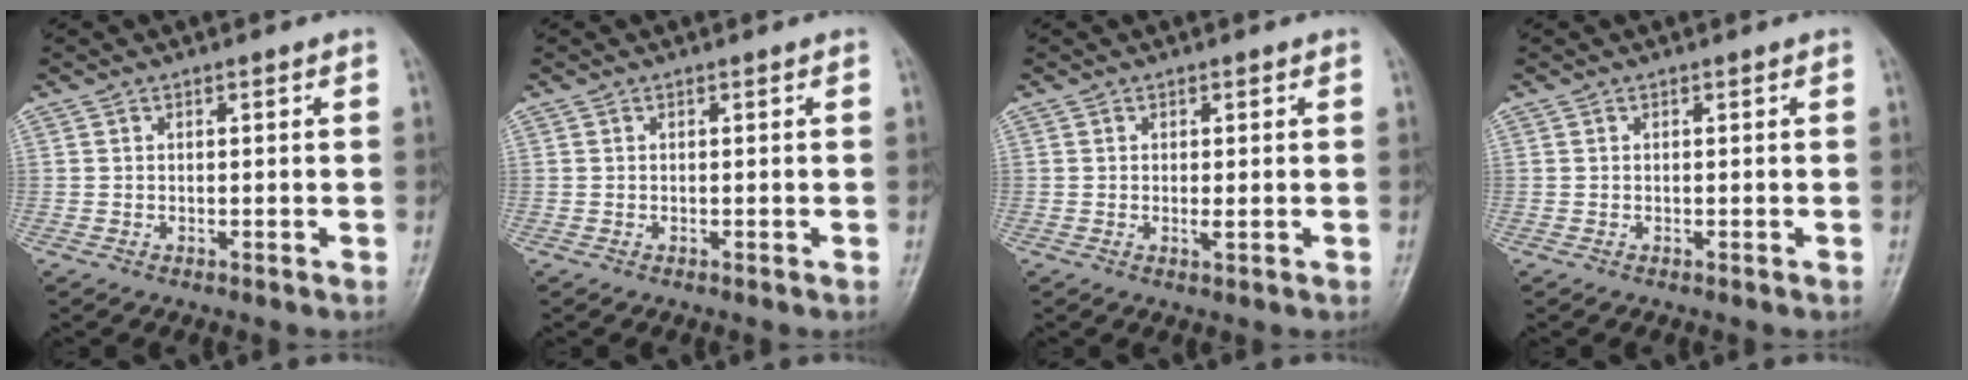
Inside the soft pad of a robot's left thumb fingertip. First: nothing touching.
{"total": 0.0}
{"total": 1.7, "force": [0.1, 0.5, 1.6], "torque": [-0.026, -0.002, 0.003]}
{"total": 0.0}